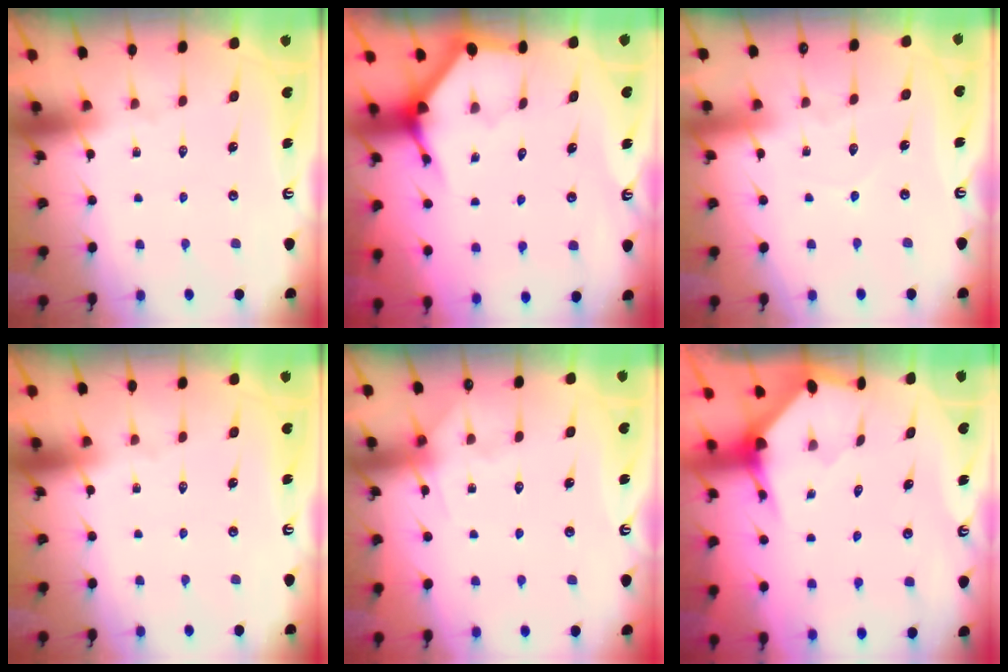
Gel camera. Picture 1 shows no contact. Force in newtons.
{"total": 3.7, "press": 3.7, "slide": 0.4}
{"total": 3.7, "press": 3.7, "slide": 0.1}
{"total": 0.0}
{"total": 5.0, "press": 4.9, "slide": 0.6}
{"total": 3.3, "press": 3.3, "slide": 0.3}